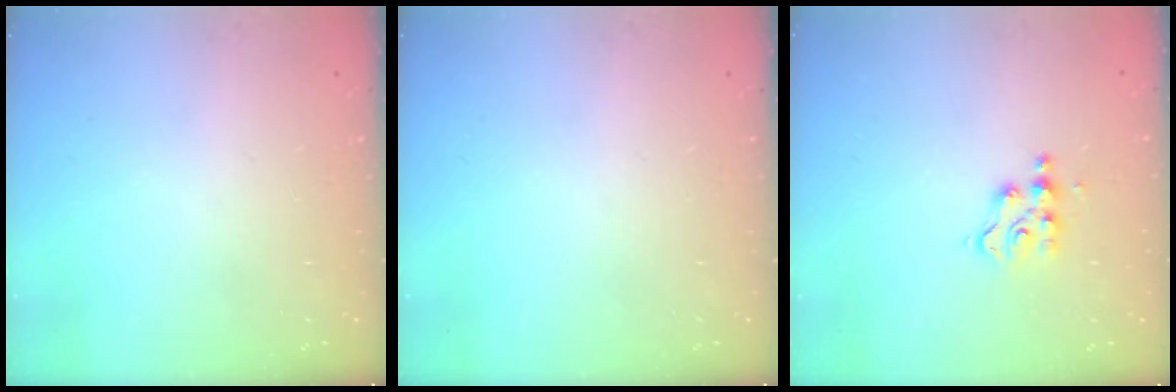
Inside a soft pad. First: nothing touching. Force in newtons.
{"total": 0.0}
{"total": 4.7, "press": 4.7, "slide": 0.3}